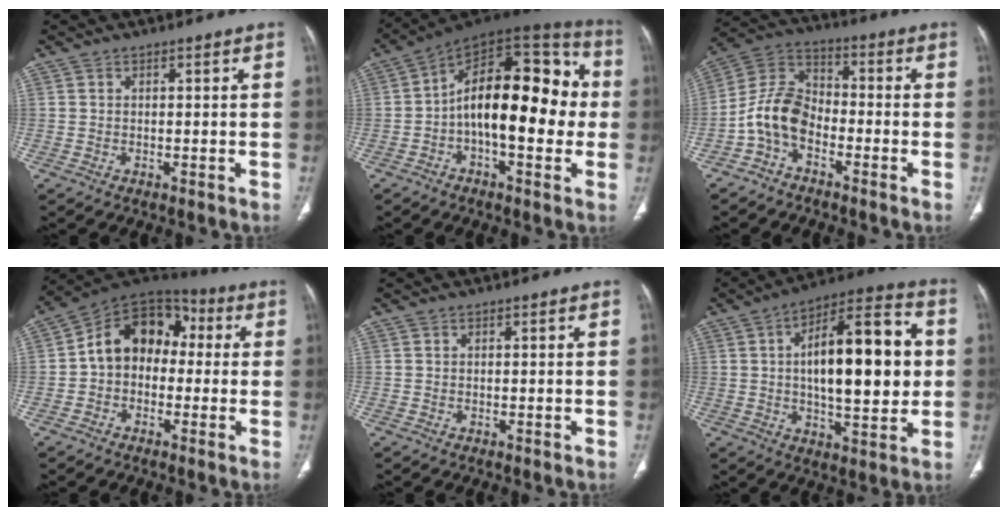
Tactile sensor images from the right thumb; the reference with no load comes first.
{"total": 22.0, "force": [-1.2, 10.7, 19.1], "torque": [-0.256, 0.048, -0.028]}
{"total": 9.5, "force": [-3.8, 6.1, 6.2], "torque": [-0.116, 0.052, -0.088]}
{"total": 13.3, "force": [0.3, 10.1, 8.7], "torque": [-0.104, 0.048, -0.013]}
{"total": 0.0}
{"total": 21.9, "force": [2.3, 8.6, 20.0], "torque": [-0.277, 0.019, 0.029]}